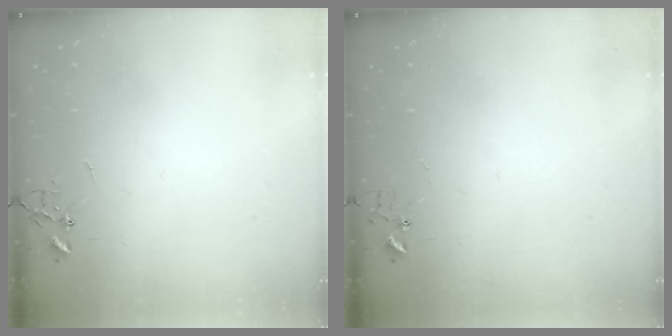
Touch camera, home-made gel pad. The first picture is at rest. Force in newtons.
{"total": 3.9, "press": 3.9, "slide": 0.3}